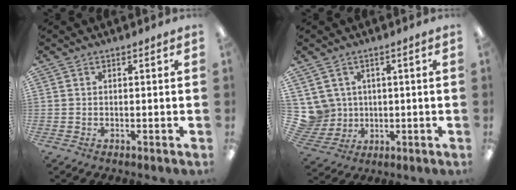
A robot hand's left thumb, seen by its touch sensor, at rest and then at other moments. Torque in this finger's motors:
{"motor_torque": [-0.01, 0.01, 0.32, -0.17, 0.00]}